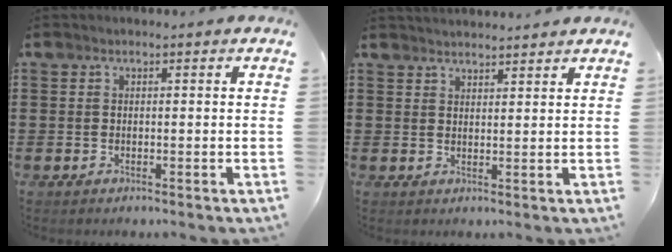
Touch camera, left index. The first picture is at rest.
{"total": 2.2, "force": [2.1, -0.1, -0.3], "torque": [-0.001, -0.003, 0.042]}